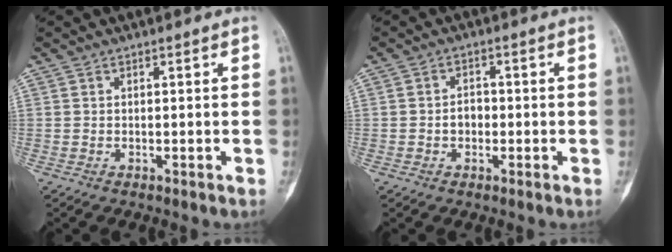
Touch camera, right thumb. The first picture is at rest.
{"total": 2.8, "force": [-0.6, 2.3, 1.5], "torque": [-0.009, 0.010, -0.017]}